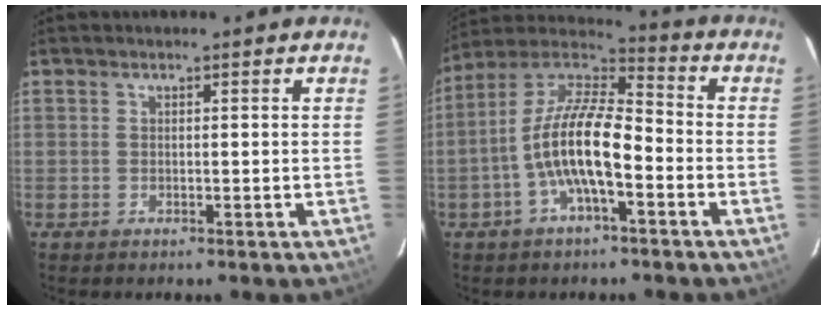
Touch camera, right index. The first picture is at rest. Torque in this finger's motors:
{"motor_torque": [1.77, -0.37, 1.05, 0.21]}